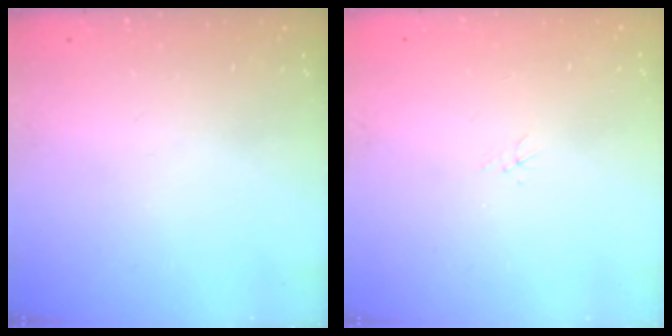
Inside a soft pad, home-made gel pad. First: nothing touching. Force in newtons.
{"total": 1.5, "press": 1.5, "slide": 0.2}